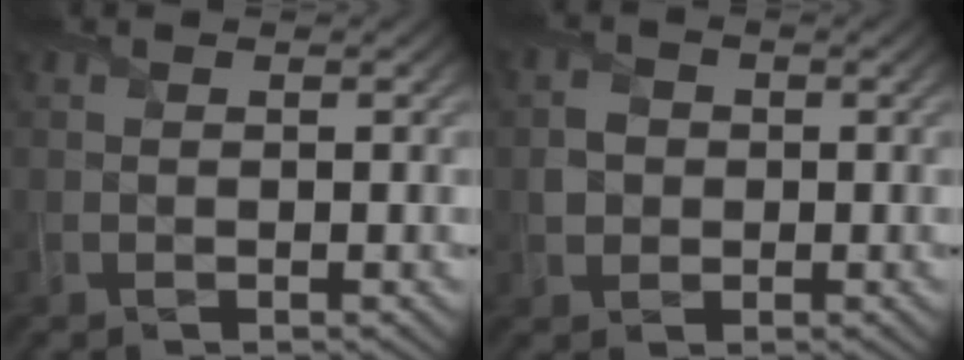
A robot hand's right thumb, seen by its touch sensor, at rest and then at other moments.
{"total": 2.2, "force": [-0.4, 1.9, 1.0], "torque": [-0.024, 0.000, -0.010]}